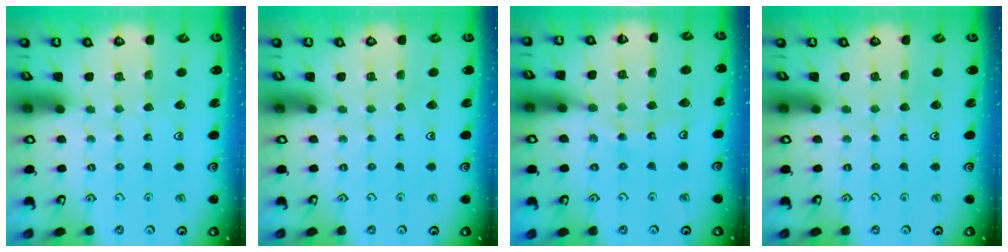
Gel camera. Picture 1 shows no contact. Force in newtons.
{"total": 0.0}
{"total": 10.1, "press": 10.0, "slide": 1.3}
{"total": 0.0}